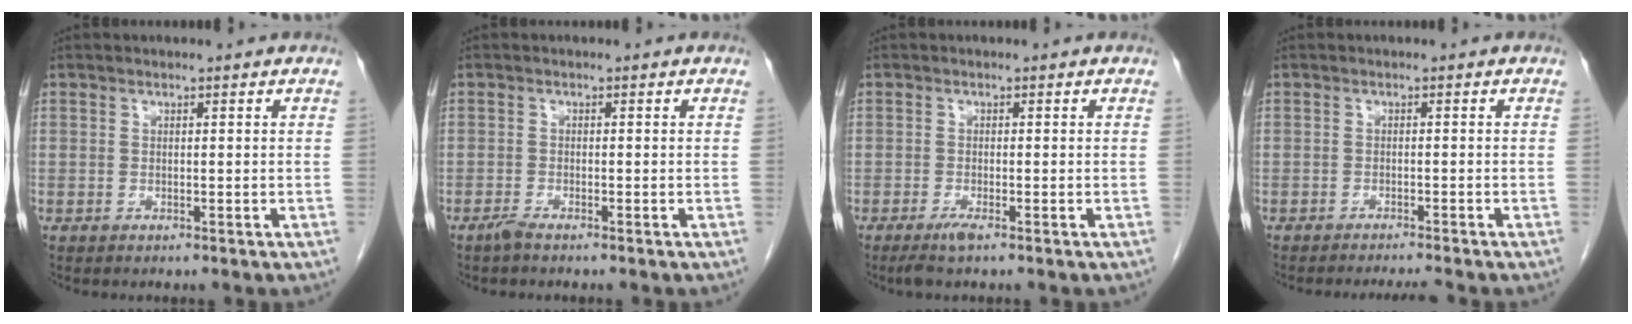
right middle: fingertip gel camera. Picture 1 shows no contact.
{"total": 1.2, "force": [-1.1, -0.1, 0.6], "torque": [-0.019, -0.003, -0.022]}
{"total": 2.0, "force": [-1.4, 0.0, 1.5], "torque": [-0.033, -0.006, -0.027]}
{"total": 3.8, "force": [-3.5, -0.8, 1.2], "torque": [-0.016, -0.010, -0.051]}